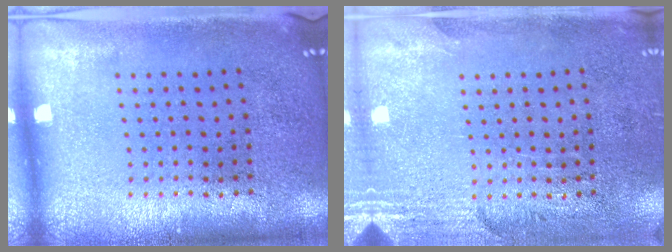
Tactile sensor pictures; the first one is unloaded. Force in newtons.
{"total": 2.8, "press": 2.4, "slide": 1.3}